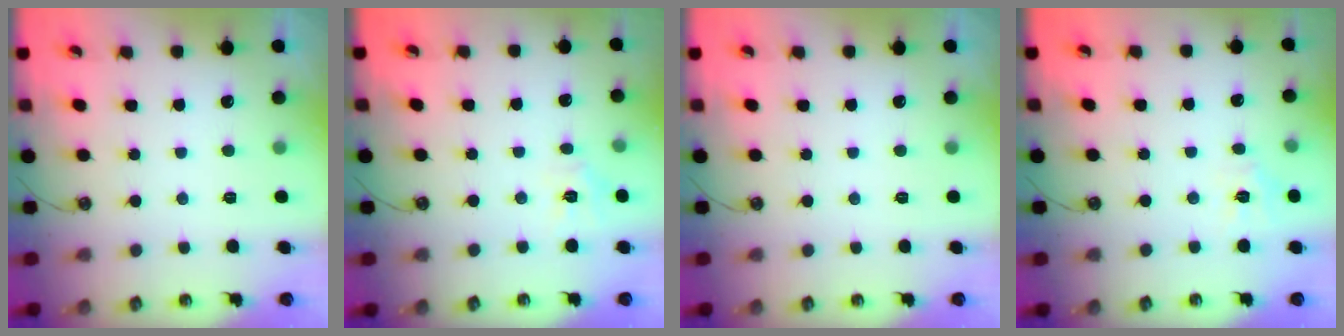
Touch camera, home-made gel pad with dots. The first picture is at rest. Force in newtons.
{"total": 5.1, "press": 5.1, "slide": 0.2}
{"total": 0.0}
{"total": 5.5, "press": 5.5, "slide": 0.5}